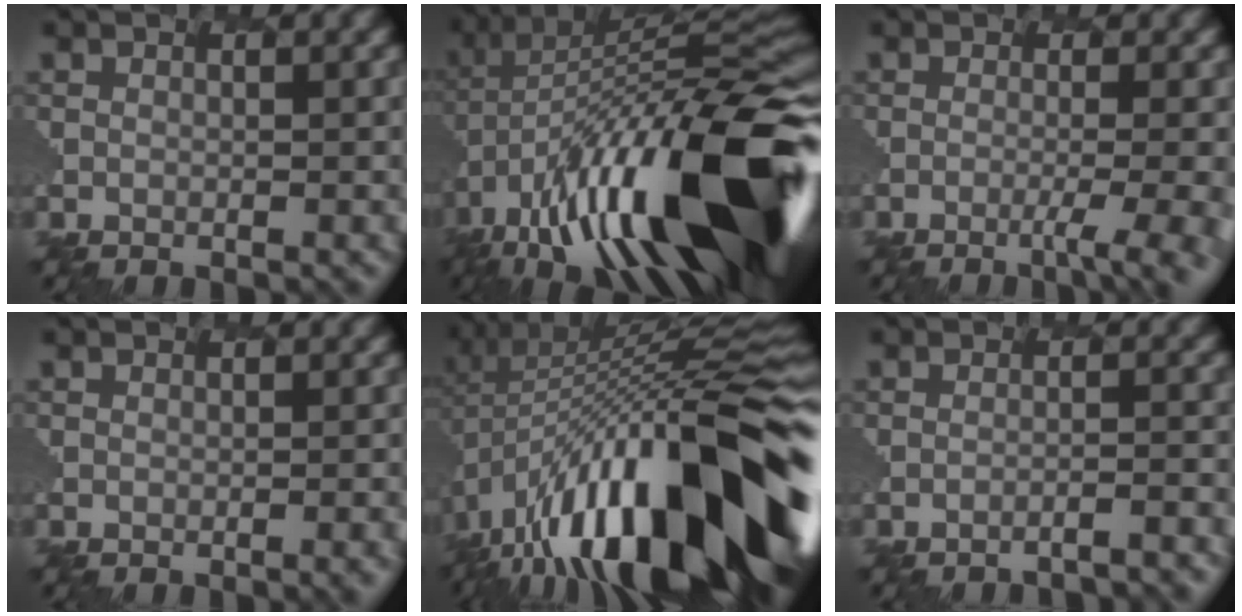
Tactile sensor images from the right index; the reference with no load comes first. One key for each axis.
{"total": 18.4, "fx": -6.4, "fy": 7.2, "fz": 15.7, "tx": -0.253, "ty": 0.012, "tz": -0.114}
{"total": 4.3, "fx": -1.9, "fy": 1.0, "fz": 3.7, "tx": -0.056, "ty": -0.012, "tz": -0.024}
{"total": 2.0, "fx": -0.6, "fy": 0.8, "fz": 1.7, "tx": -0.011, "ty": 0.004, "tz": -0.003}
{"total": 17.8, "fx": -5.3, "fy": 6.9, "fz": 15.6, "tx": -0.230, "ty": 0.011, "tz": -0.100}
{"total": 2.5, "fx": -2.4, "fy": 0.1, "fz": 0.9, "tx": -0.020, "ty": 0.008, "tz": -0.037}